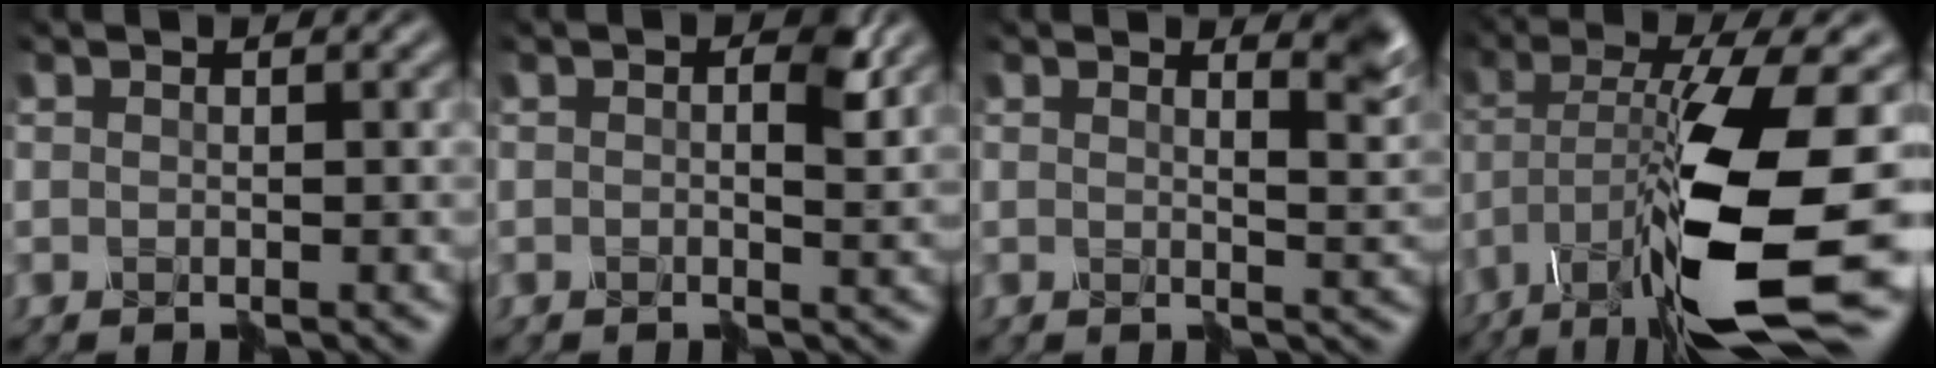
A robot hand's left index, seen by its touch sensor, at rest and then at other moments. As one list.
[{"total": 2.8, "force": [0.9, 1.0, 2.4], "torque": [-0.038, 0.007, 0.009]}, {"total": 4.4, "force": [2.7, 1.5, 3.1], "torque": [-0.023, 0.010, 0.030]}, {"total": 14.5, "force": [-6.5, 3.7, 12.5], "torque": [-0.257, -0.004, -0.107]}]